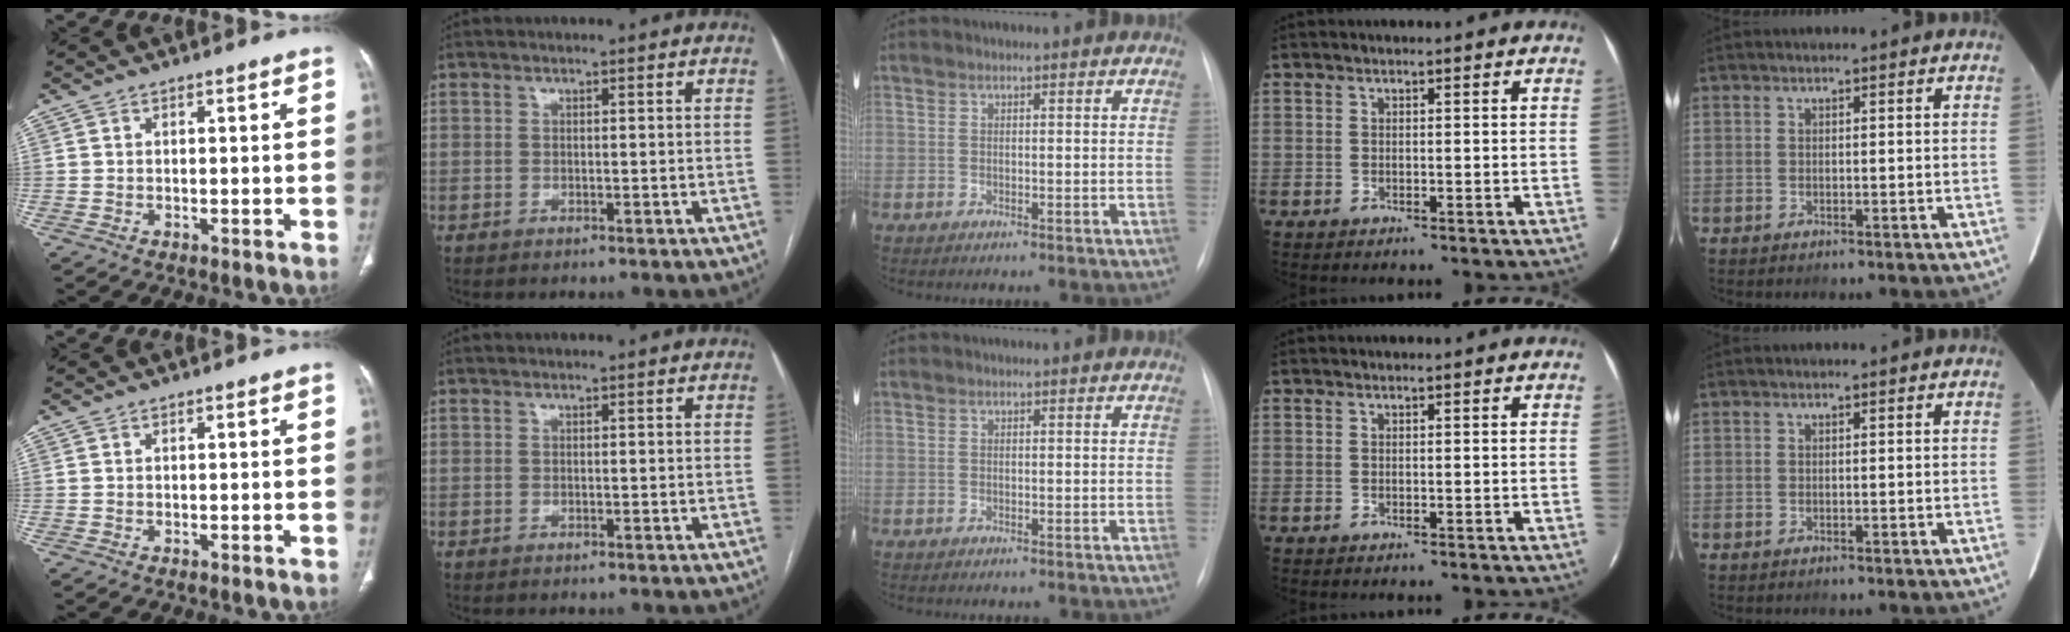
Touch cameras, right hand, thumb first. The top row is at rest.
{}